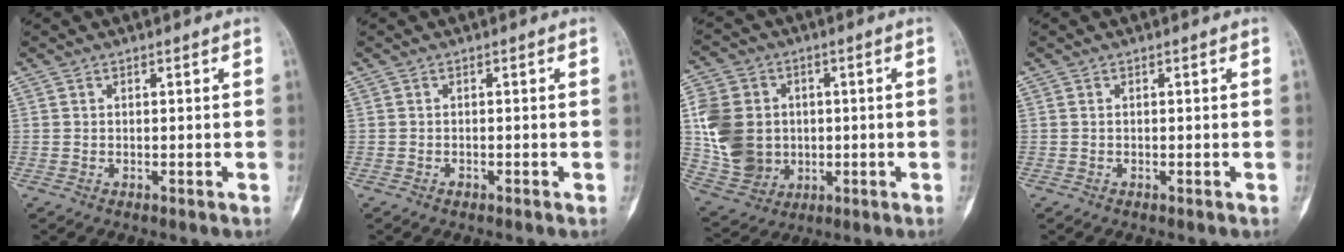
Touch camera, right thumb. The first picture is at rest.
{"total": 0.6, "force": [-0.4, 0.3, 0.3], "torque": [-0.007, 0.001, -0.008]}
{"total": 14.7, "force": [0.5, 12.4, 7.8], "torque": [-0.135, 0.002, 0.023]}
{"total": 0.0}